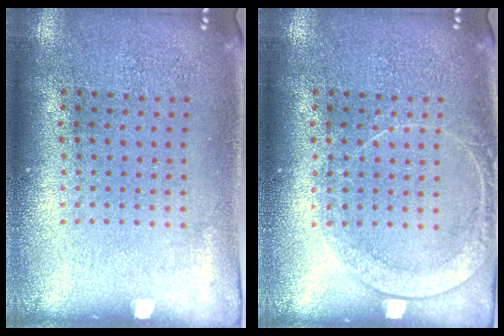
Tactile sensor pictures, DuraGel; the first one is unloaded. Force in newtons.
{"total": 1.7, "press": 1.7, "slide": 0.3}